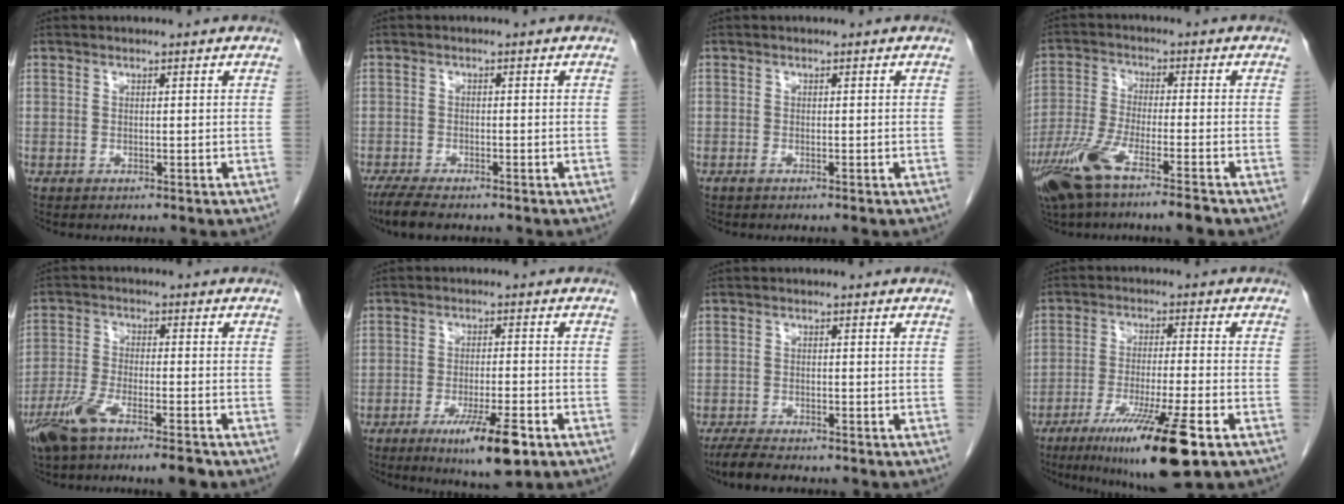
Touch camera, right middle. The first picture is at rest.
{"total": 5.1, "force": [-4.0, 1.1, 2.9], "torque": [-0.058, -0.015, -0.065]}
{"total": 0.7, "force": [-0.5, 0.0, 0.5], "torque": [-0.012, -0.001, -0.010]}
{"total": 10.3, "force": [-6.7, 0.8, 7.8], "torque": [-0.160, -0.023, -0.127]}
{"total": 9.3, "force": [-6.6, 1.4, 6.4], "torque": [-0.121, -0.010, -0.117]}
{"total": 9.1, "force": [-5.1, 1.1, 7.5], "torque": [-0.124, -0.018, -0.076]}
{"total": 4.8, "force": [-4.1, 0.8, 2.3], "torque": [-0.047, -0.014, -0.070]}
{"total": 14.6, "force": [-8.3, 0.6, 12.0], "torque": [-0.195, -0.040, -0.135]}